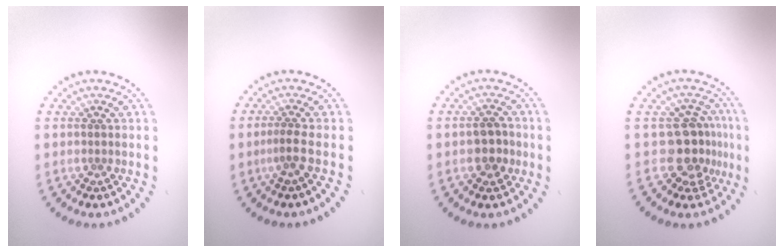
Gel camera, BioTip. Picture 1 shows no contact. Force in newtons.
{"total": 1.4, "press": 1.0, "slide": 1.0}
{"total": 2.3, "press": 2.3, "slide": 0.5}
{"total": 3.7, "press": 3.0, "slide": 2.1}